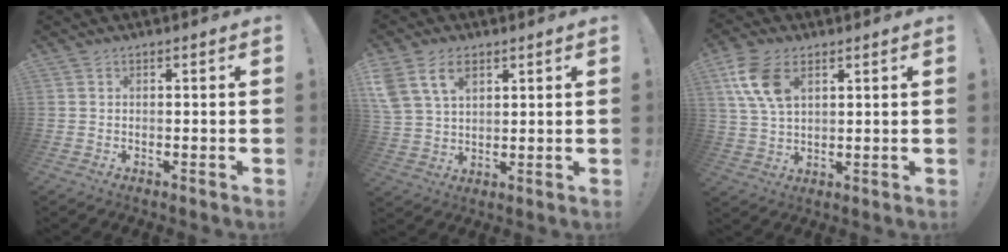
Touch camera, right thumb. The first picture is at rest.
{"total": 10.4, "force": [5.2, 6.8, 6.0], "torque": [-0.113, -0.012, 0.104]}
{"total": 11.1, "force": [4.7, 6.5, 7.7], "torque": [-0.158, -0.009, 0.090]}